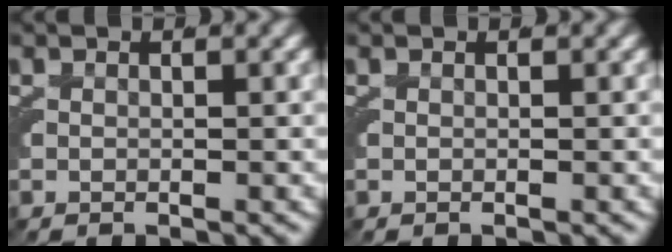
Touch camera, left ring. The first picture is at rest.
{"total": 0.0}